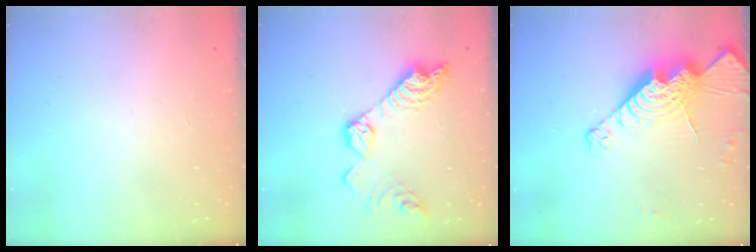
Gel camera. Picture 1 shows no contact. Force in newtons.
{"total": 15.8, "press": 15.7, "slide": 0.8}
{"total": 19.3, "press": 19.2, "slide": 1.5}